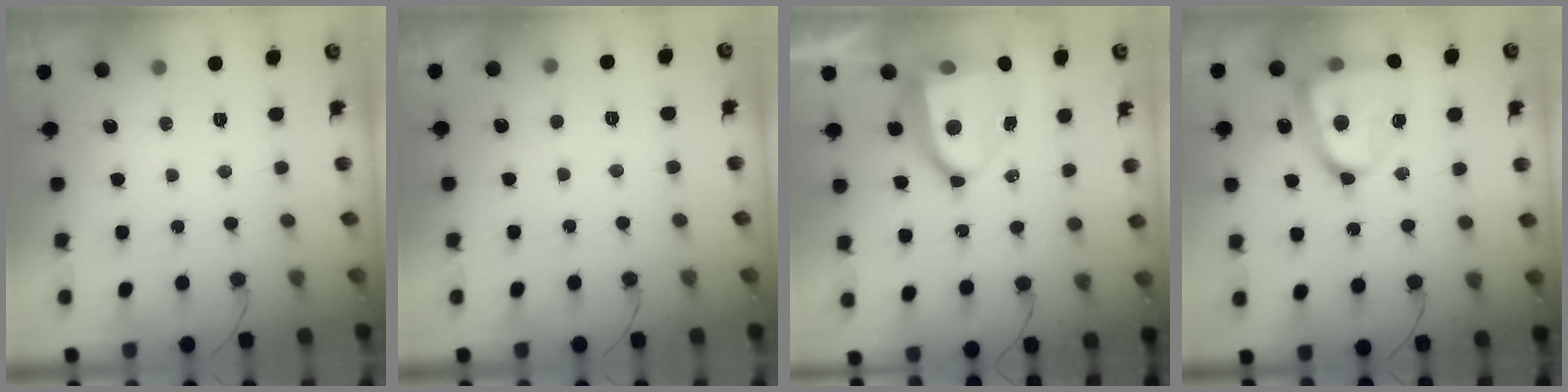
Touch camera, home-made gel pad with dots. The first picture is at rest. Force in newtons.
{"total": 2.1, "press": 2.1, "slide": 0.2}
{"total": 10.5, "press": 10.4, "slide": 1.2}
{"total": 18.9, "press": 18.8, "slide": 1.2}